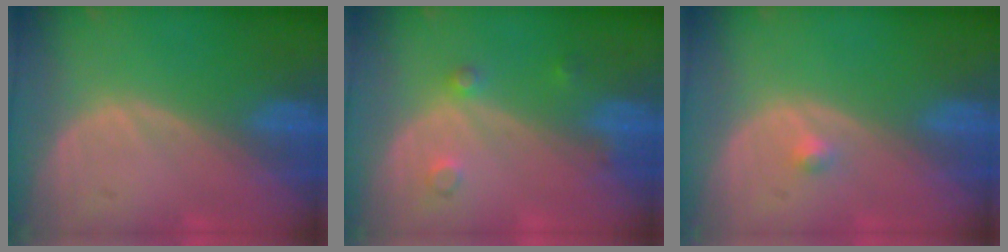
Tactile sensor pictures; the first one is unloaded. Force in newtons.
{"total": 2.3, "press": 2.3, "slide": 0.2}
{"total": 1.1, "press": 0.9, "slide": 0.5}